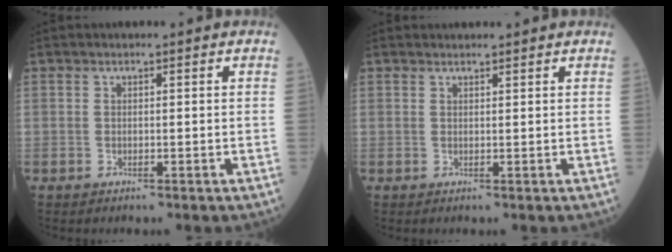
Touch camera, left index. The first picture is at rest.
{"total": 2.2, "force": [2.1, 0.3, 0.3], "torque": [-0.003, 0.015, 0.030]}